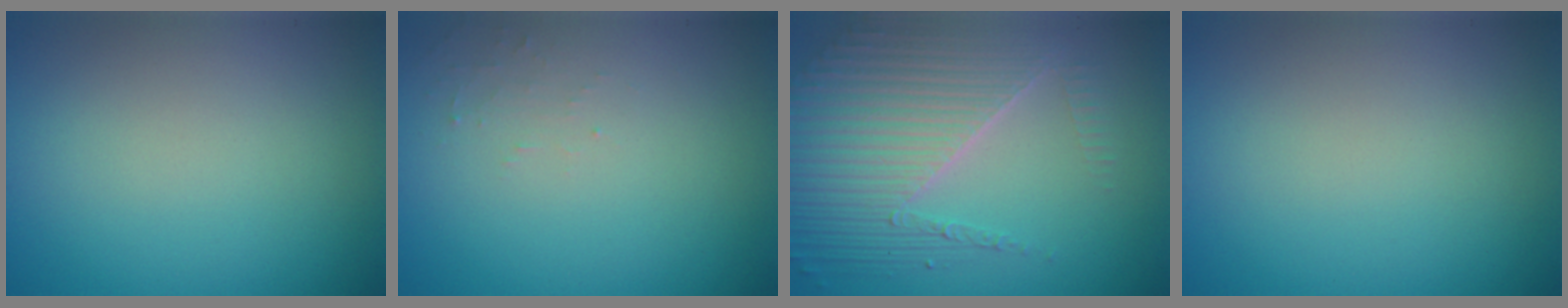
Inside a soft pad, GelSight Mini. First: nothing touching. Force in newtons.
{"total": 1.1, "press": 1.1, "slide": 0.2}
{"total": 6.7, "press": 4.9, "slide": 4.5}
{"total": 0.0}